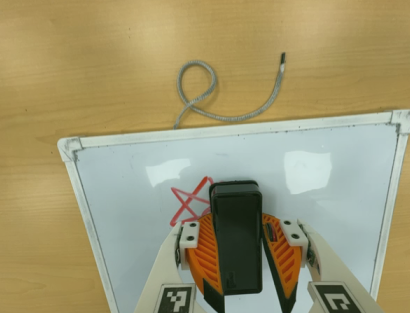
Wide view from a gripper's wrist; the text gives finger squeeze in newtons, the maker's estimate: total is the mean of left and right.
{"total": 14.5, "left": 15.9, "right": 13.0}